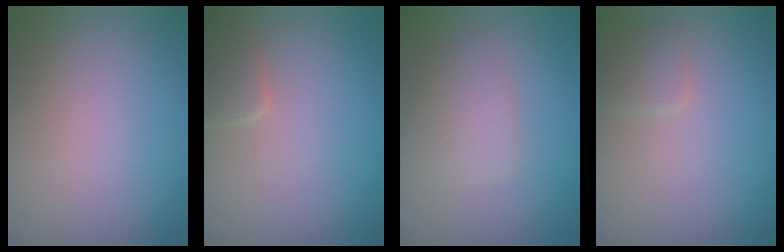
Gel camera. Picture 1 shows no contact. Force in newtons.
{"total": 1.7, "press": 1.7, "slide": 0.1}
{"total": 2.5, "press": 2.5, "slide": 0.1}
{"total": 1.3, "press": 1.3, "slide": 0.0}